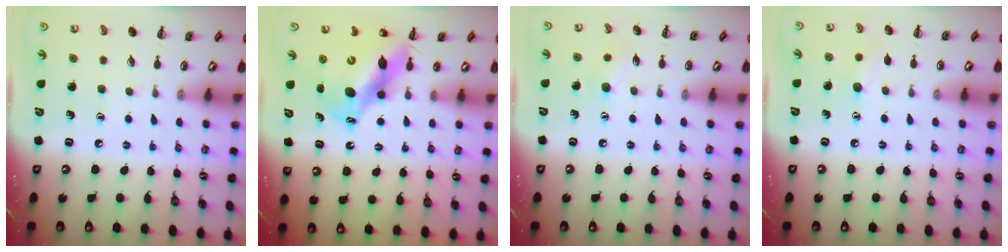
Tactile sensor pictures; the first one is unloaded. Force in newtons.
{"total": 12.8, "press": 12.4, "slide": 3.2}
{"total": 5.7, "press": 5.6, "slide": 1.3}
{"total": 6.1, "press": 6.0, "slide": 1.3}